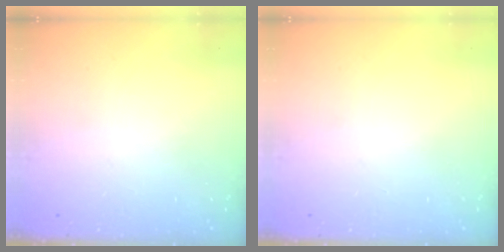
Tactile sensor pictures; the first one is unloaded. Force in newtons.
{"total": 0.0}